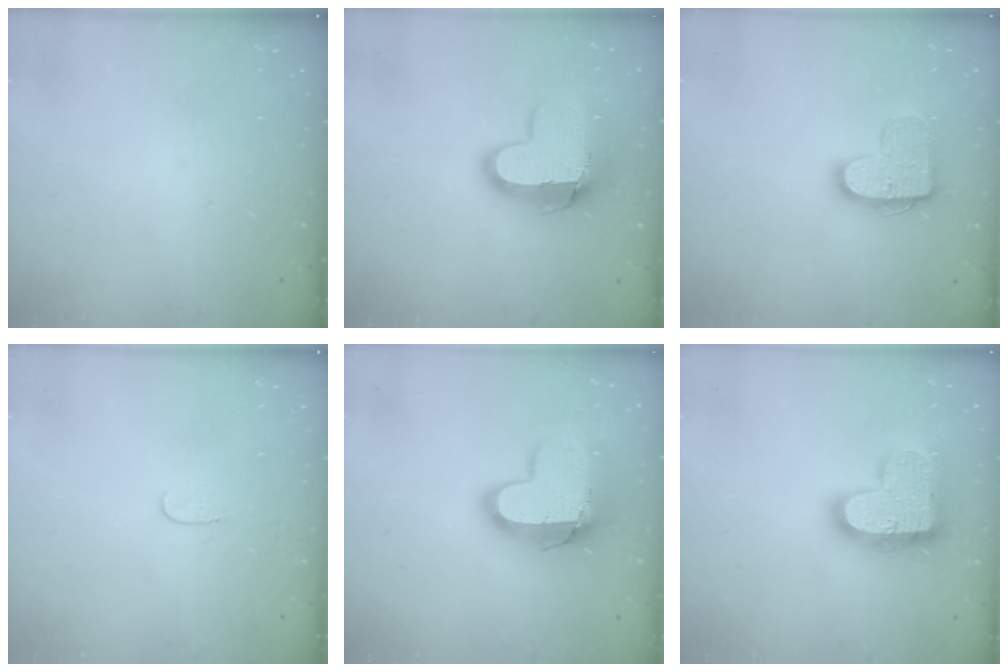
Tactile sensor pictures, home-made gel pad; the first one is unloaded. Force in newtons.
{"total": 14.2, "press": 14.2, "slide": 1.1}
{"total": 13.5, "press": 13.5, "slide": 0.6}
{"total": 3.2, "press": 3.2, "slide": 0.3}
{"total": 15.4, "press": 15.4, "slide": 1.1}
{"total": 18.9, "press": 18.9, "slide": 1.1}